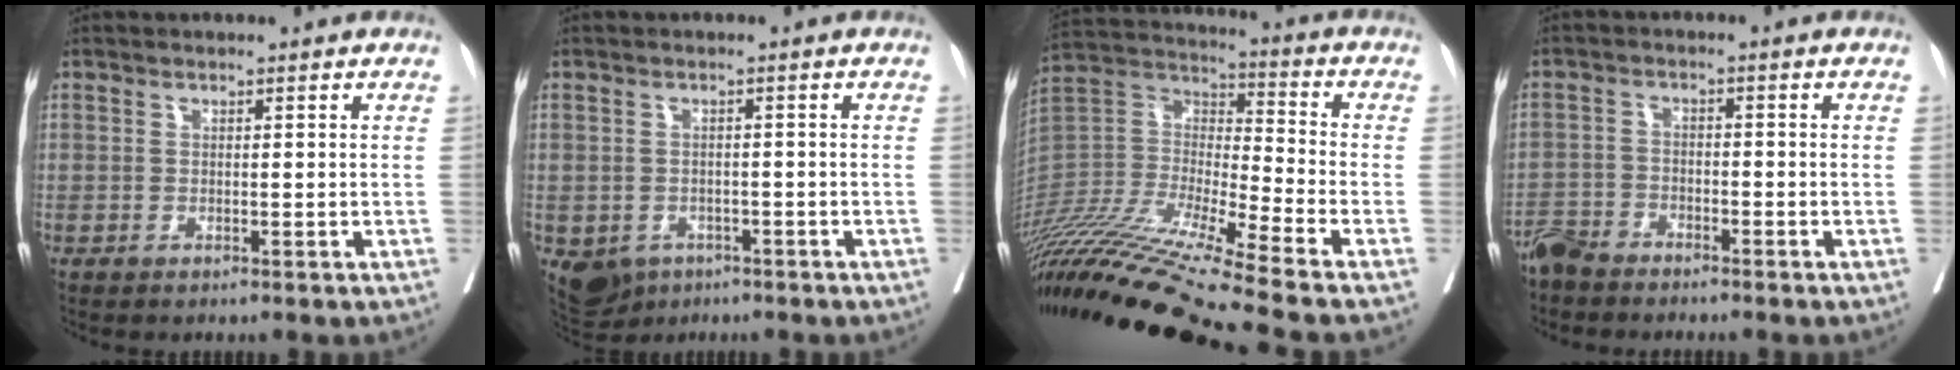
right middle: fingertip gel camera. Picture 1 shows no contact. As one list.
[{"total": 6.8, "force": [-3.7, 5.3, 2.2], "torque": [-0.045, 0.000, -0.049]}, {"total": 24.3, "force": [-19.9, -1.2, 13.9], "torque": [-0.312, -0.036, -0.376]}, {"total": 3.7, "force": [-3.5, 1.0, 0.7], "torque": [-0.012, -0.007, -0.071]}]